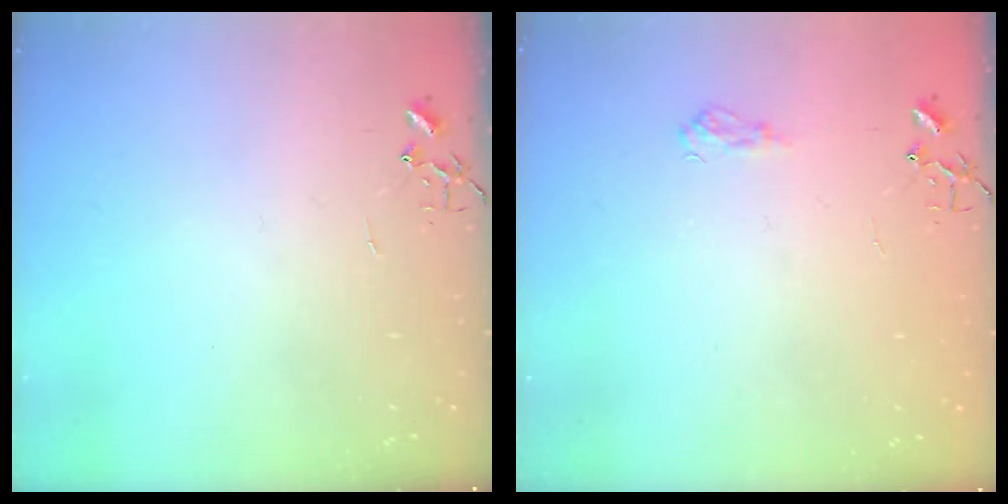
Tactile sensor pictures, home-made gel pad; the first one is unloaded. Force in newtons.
{"total": 7.5, "press": 7.4, "slide": 0.9}